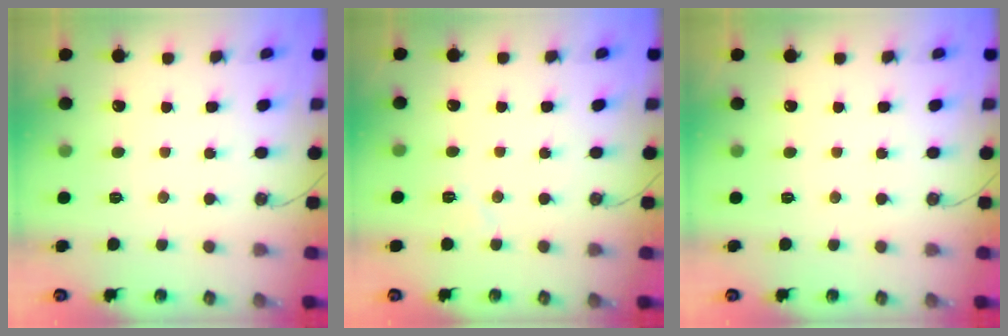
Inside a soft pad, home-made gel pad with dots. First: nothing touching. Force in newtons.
{"total": 4.4, "press": 4.1, "slide": 1.8}
{"total": 0.0}